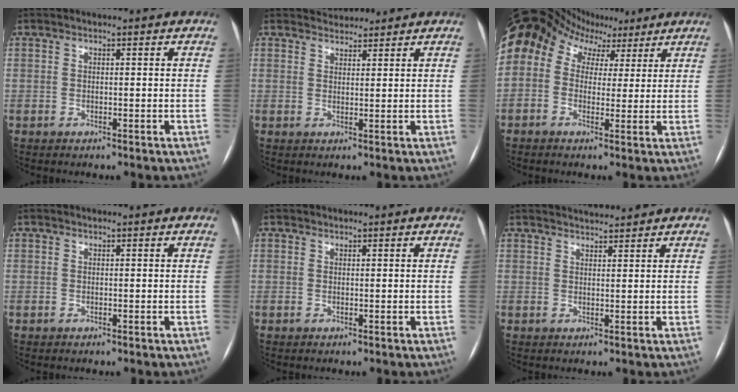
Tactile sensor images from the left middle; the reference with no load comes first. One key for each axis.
{"total": 3.0, "fx": 3.0, "fy": 0.7, "fz": -0.2, "tx": -0.003, "ty": 0.018, "tz": 0.051}
{"total": 13.3, "fx": 6.6, "fy": 9.5, "fz": 6.5, "tx": -0.127, "ty": 0.079, "tz": 0.108}
{"total": 0.0}
{"total": 0.0}
{"total": 3.3, "fx": 3.3, "fy": -0.2, "fz": 0.3, "tx": -0.011, "ty": 0.014, "tz": 0.053}